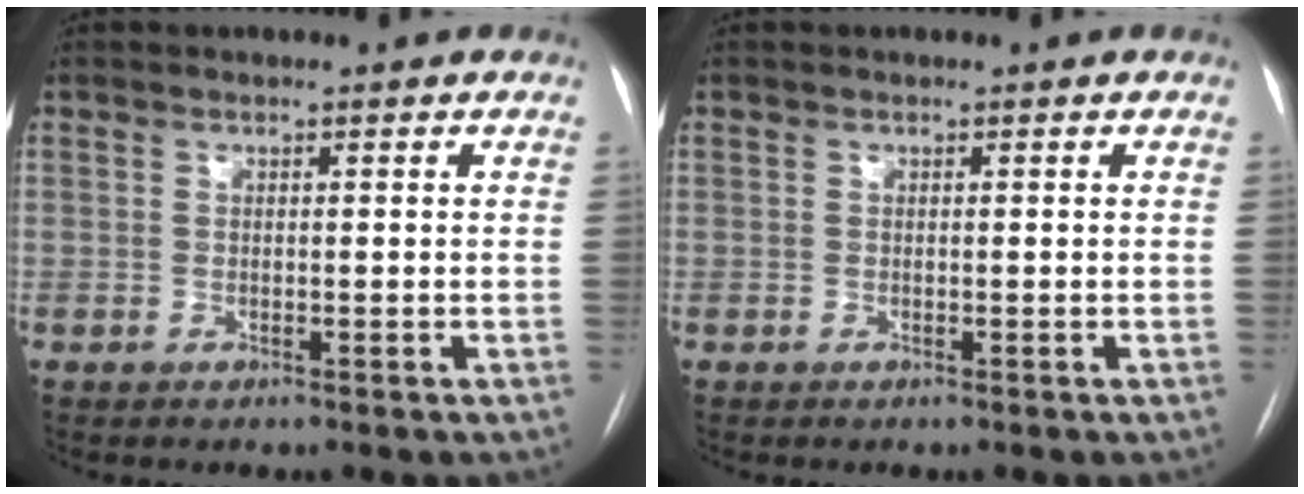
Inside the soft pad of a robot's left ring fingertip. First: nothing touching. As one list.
[{"total": 0.0}]